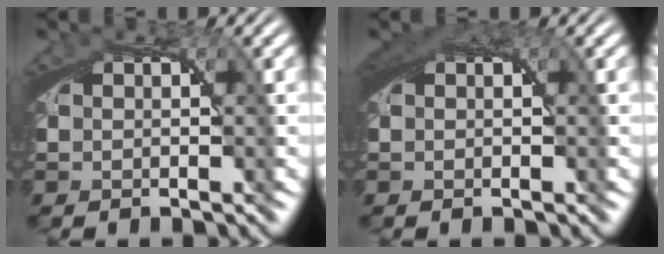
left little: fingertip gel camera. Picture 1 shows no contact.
{"total": 1.7, "force": [0.6, 1.0, 1.2], "torque": [-0.026, -0.003, 0.010]}